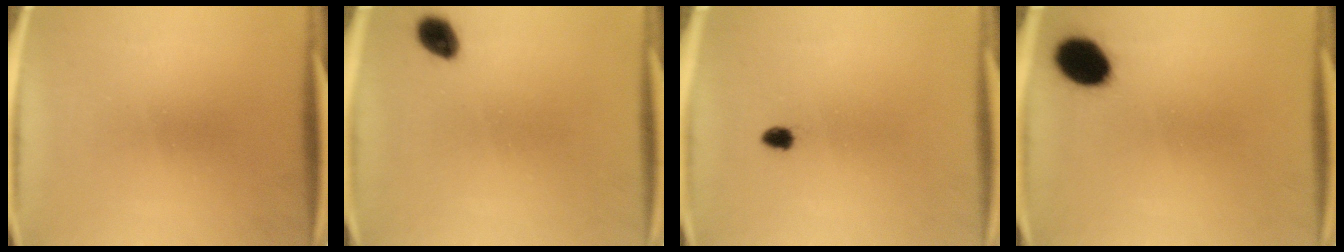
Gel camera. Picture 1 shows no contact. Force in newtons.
{"total": 4.1}
{"total": 1.4}
{"total": 8.3}